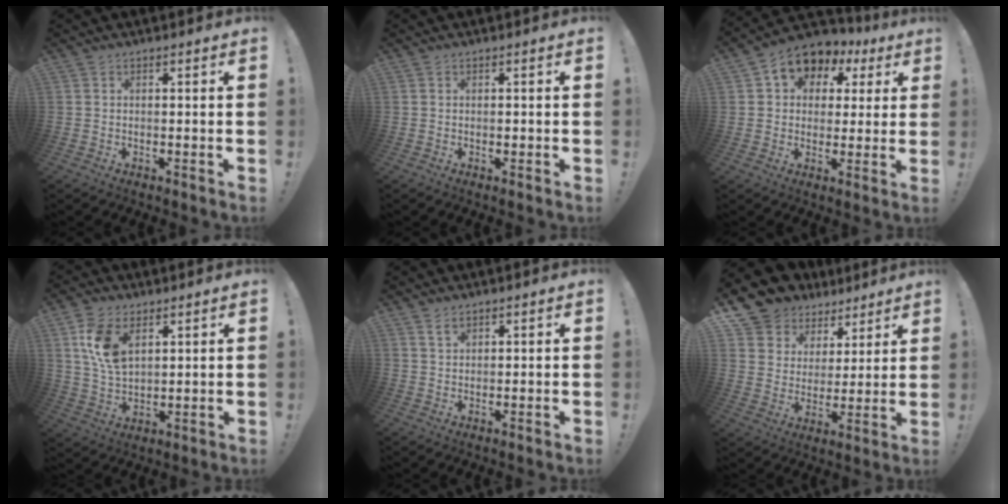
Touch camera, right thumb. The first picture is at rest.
{"total": 0.6, "force": [-0.2, 0.4, 0.4], "torque": [0.002, -0.001, -0.006]}
{"total": 8.1, "force": [3.1, 6.7, 3.3], "torque": [-0.046, -0.021, 0.063]}
{"total": 10.8, "force": [4.9, 6.3, 7.2], "torque": [-0.143, -0.011, 0.093]}
{"total": 2.2, "force": [1.5, 1.2, 1.1], "torque": [-0.009, -0.007, 0.025]}
{"total": 9.9, "force": [6.6, 7.3, 1.4], "torque": [-0.028, -0.062, 0.135]}